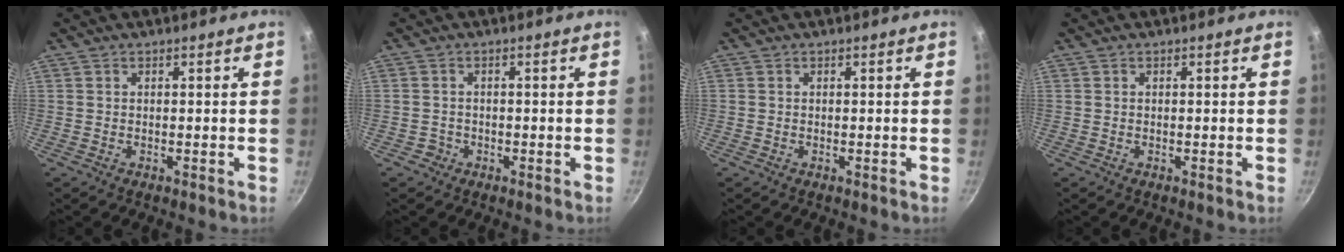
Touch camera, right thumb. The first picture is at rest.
{"total": 1.7, "force": [-0.8, 1.5, 0.2], "torque": [0.004, 0.013, -0.008]}
{"total": 0.0}
{"total": 0.0}